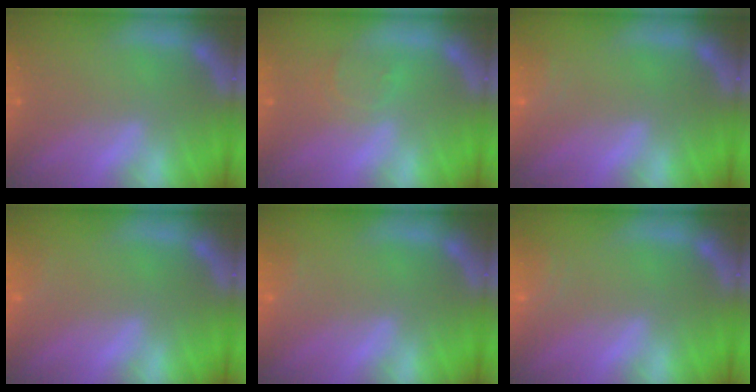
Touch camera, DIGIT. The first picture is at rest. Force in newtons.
{"total": 2.4}
{"total": 1.9}
{"total": 0.9}
{"total": 1.4}
{"total": 2.5}